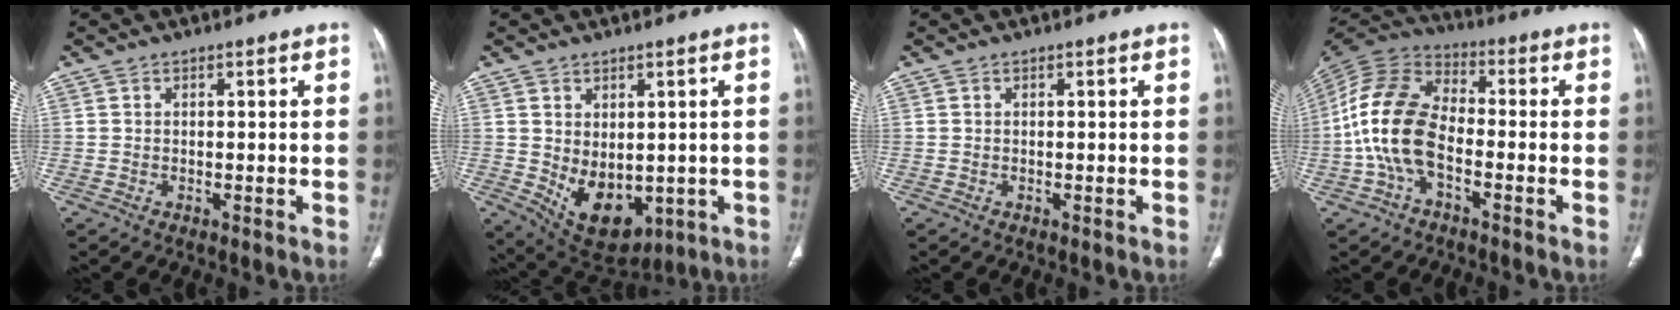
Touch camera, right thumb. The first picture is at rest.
{"total": 10.8, "force": [-1.5, 7.1, 8.0], "torque": [-0.101, -0.009, 0.010]}
{"total": 0.0}
{"total": 14.0, "force": [-3.1, 8.1, 11.0], "torque": [-0.224, 0.034, -0.068]}